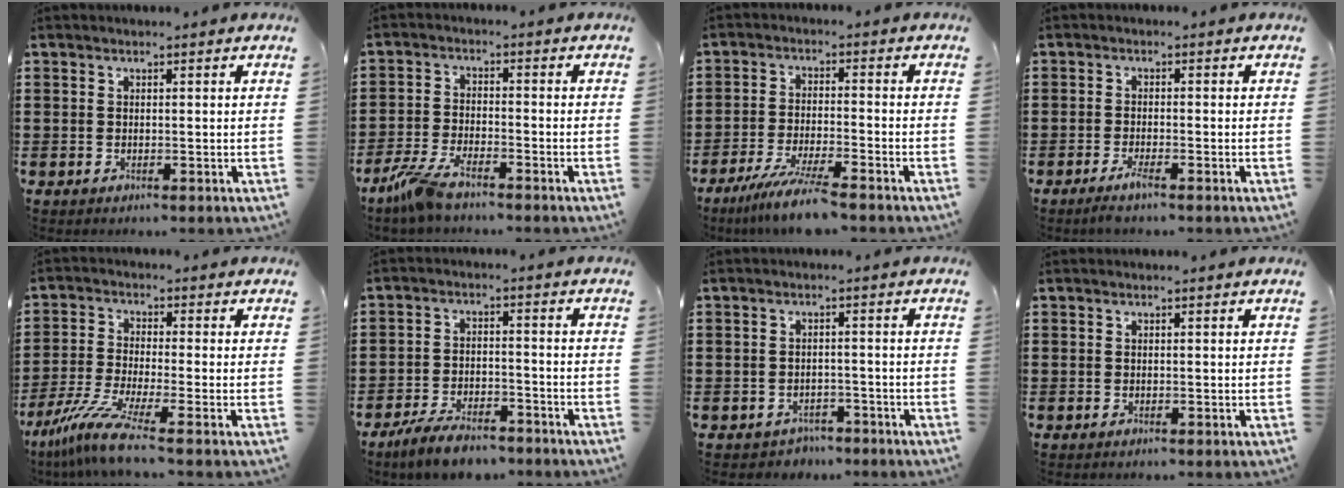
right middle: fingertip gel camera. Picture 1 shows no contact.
{"total": 5.4, "force": [-4.2, 1.1, 3.2], "torque": [-0.085, -0.009, -0.086]}
{"total": 6.5, "force": [-5.4, -0.3, 3.6], "torque": [-0.074, -0.019, -0.101]}
{"total": 2.1, "force": [-1.4, 0.1, 1.6], "torque": [-0.035, -0.004, -0.027]}
{"total": 7.1, "force": [-4.8, 0.1, 5.2], "torque": [-0.128, -0.025, -0.097]}
{"total": 6.1, "force": [-5.2, 1.5, 2.7], "torque": [-0.054, 0.004, -0.101]}
{"total": 1.8, "force": [-1.6, 0.7, -0.1], "torque": [-0.006, 0.003, -0.039]}
{"total": 0.0}